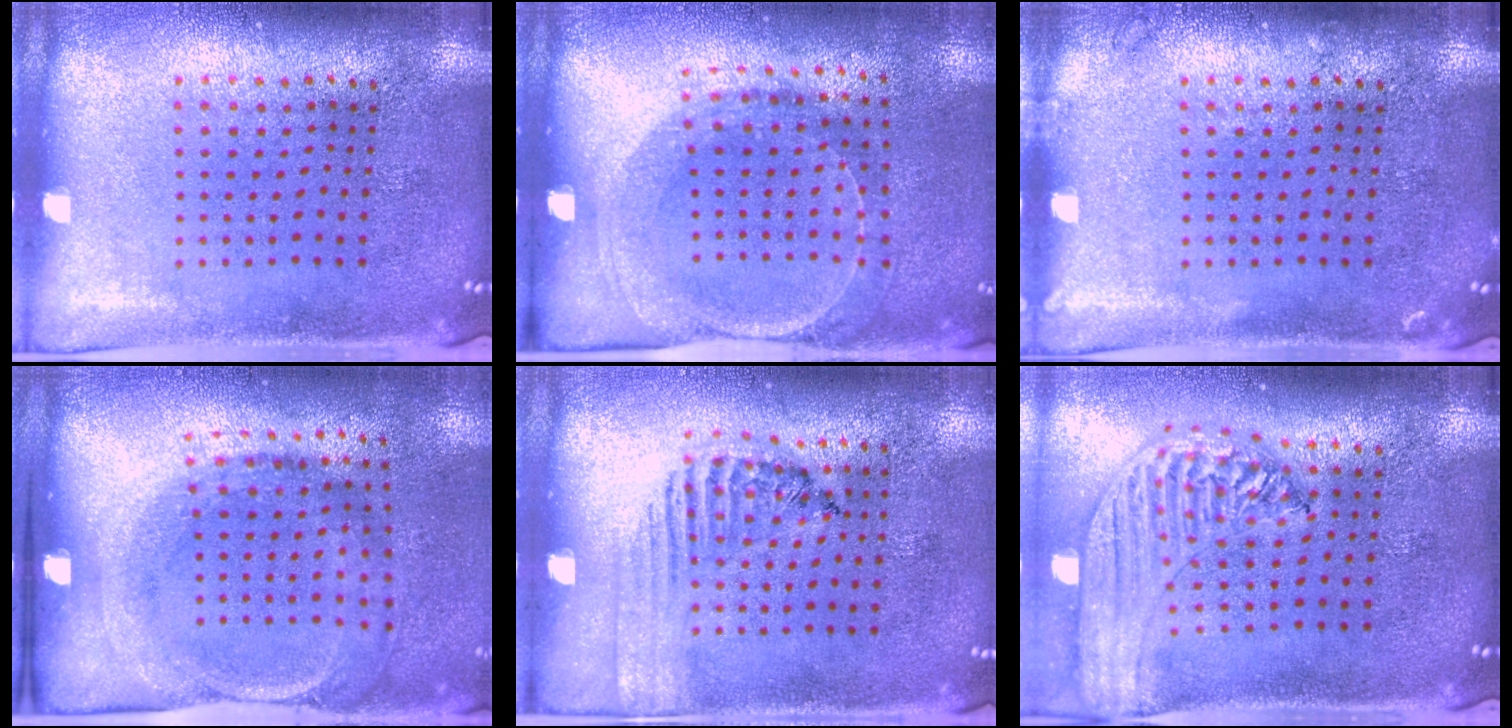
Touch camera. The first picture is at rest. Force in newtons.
{"total": 1.5, "press": 1.5, "slide": 0.4}
{"total": 0.7, "press": 0.7, "slide": 0.2}
{"total": 1.8, "press": 1.2, "slide": 1.4}
{"total": 1.6, "press": 1.2, "slide": 1.0}
{"total": 1.8, "press": 1.7, "slide": 0.6}